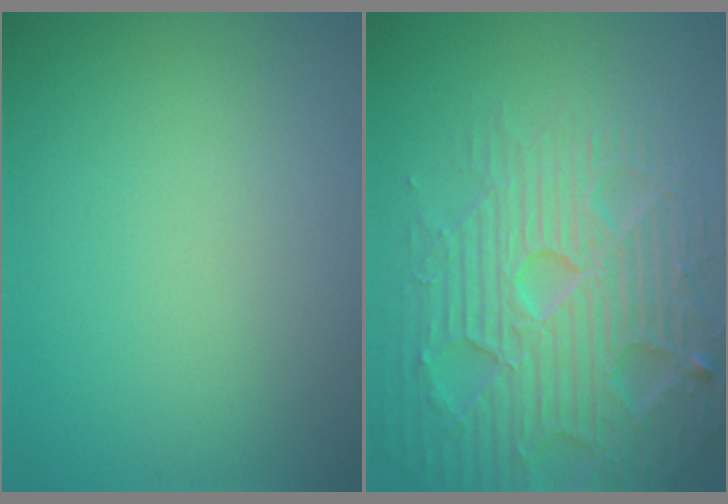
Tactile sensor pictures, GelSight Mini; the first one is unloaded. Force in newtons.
{"total": 7.4, "press": 7.2, "slide": 1.4}